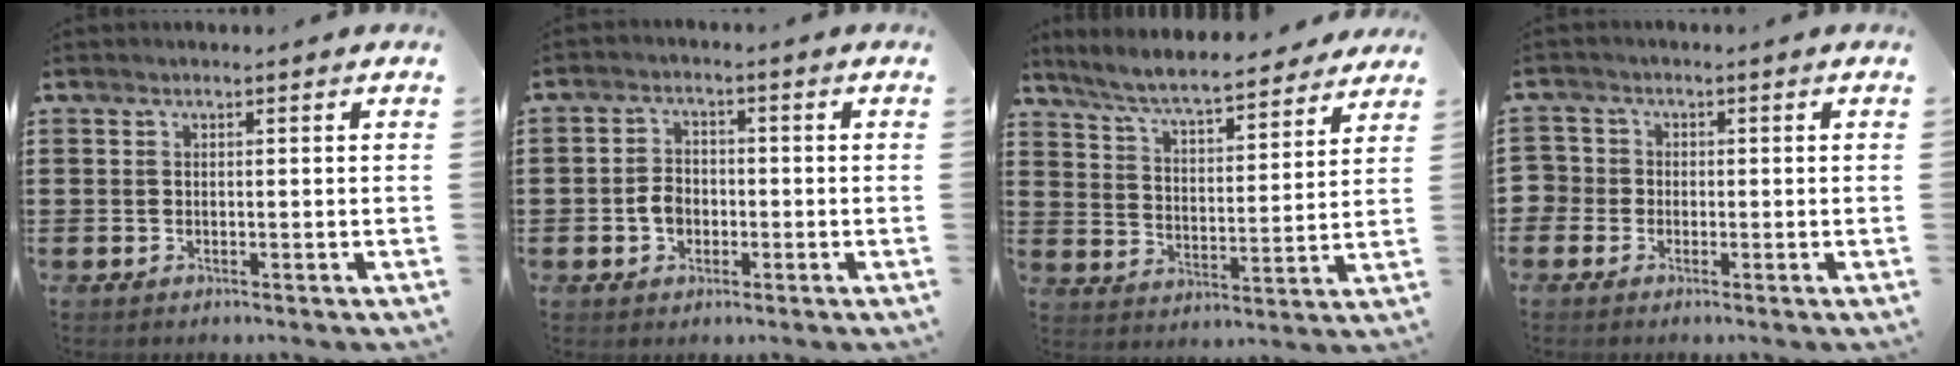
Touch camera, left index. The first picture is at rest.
{"total": 3.5, "force": [-1.0, 2.7, 2.0], "torque": [-0.049, 0.000, -0.023]}
{"total": 6.7, "force": [6.2, 0.3, 2.7], "torque": [-0.078, -0.037, 0.104]}
{"total": 2.4, "force": [-0.7, 2.3, -0.1], "torque": [-0.021, 0.002, -0.023]}